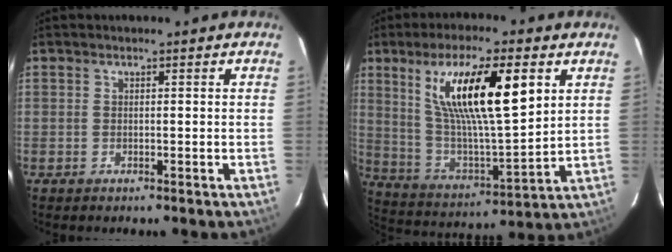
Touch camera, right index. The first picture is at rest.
{"total": 19.7, "force": [7.8, 4.9, 17.4], "torque": [-0.302, -0.001, 0.147]}